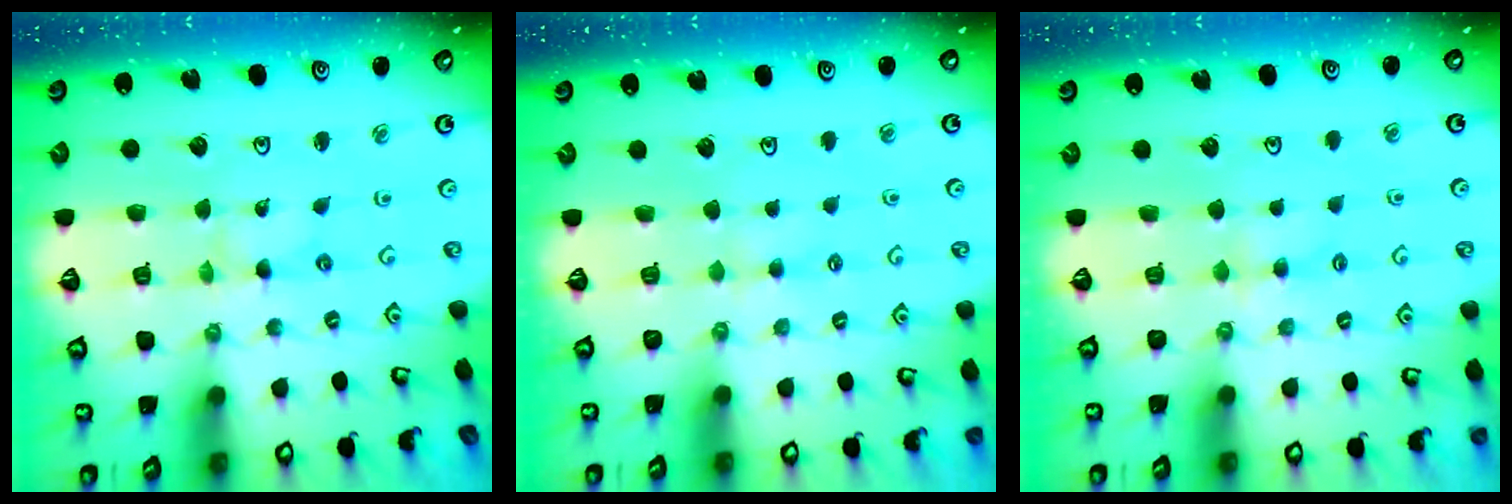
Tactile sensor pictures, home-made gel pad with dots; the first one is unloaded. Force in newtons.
{"total": 1.9, "press": 1.9, "slide": 0.3}
{"total": 2.2, "press": 2.1, "slide": 0.4}